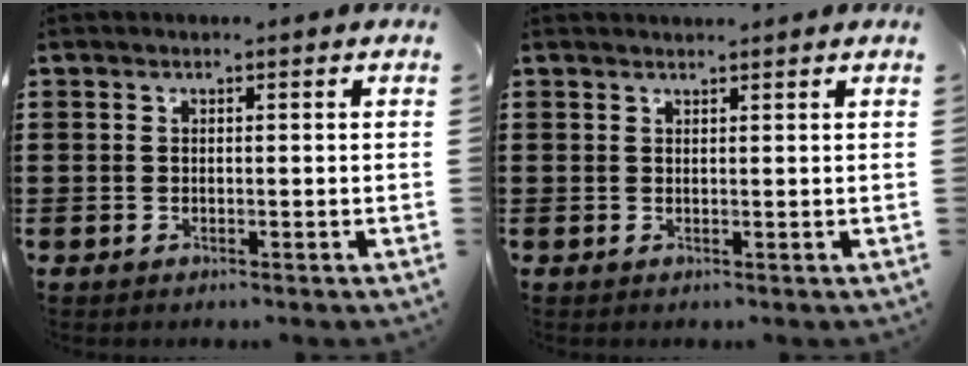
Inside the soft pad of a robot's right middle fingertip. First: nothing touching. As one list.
[{"total": 1.0, "force": [1.0, -0.1, -0.1], "torque": [0.000, -0.003, 0.019]}]